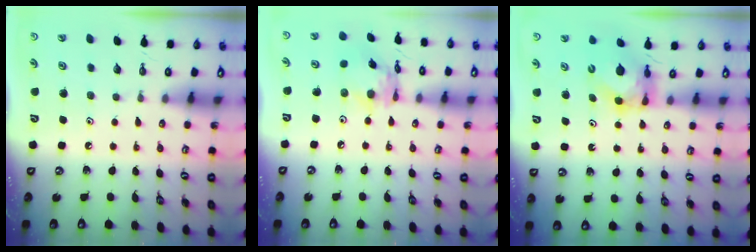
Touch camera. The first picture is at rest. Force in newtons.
{"total": 11.0, "press": 11.0, "slide": 0.8}
{"total": 5.9, "press": 5.9, "slide": 0.7}